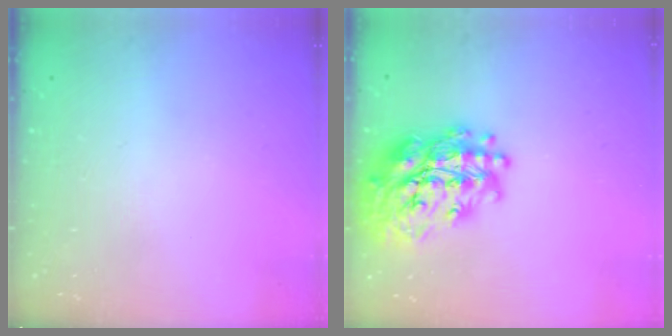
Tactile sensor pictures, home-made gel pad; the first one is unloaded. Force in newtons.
{"total": 25.9, "press": 25.8, "slide": 2.3}